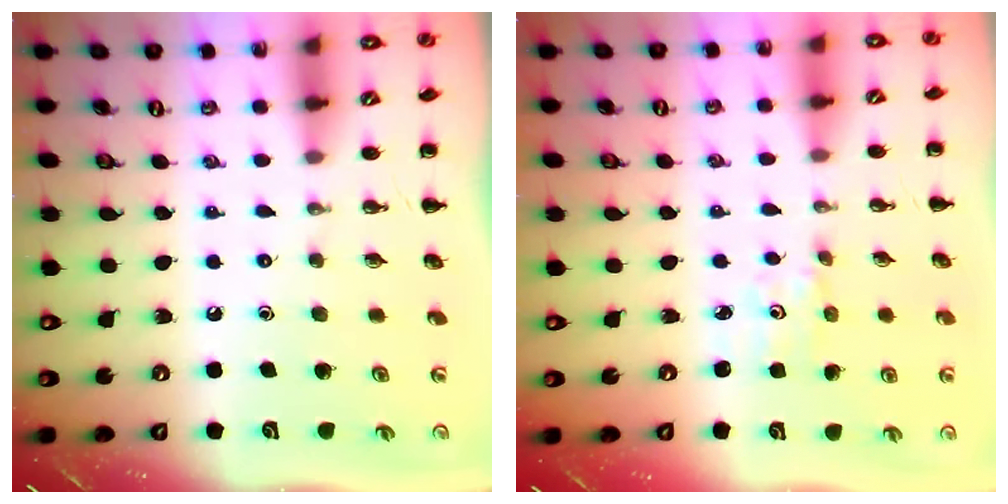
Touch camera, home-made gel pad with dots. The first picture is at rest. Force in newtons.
{"total": 1.6, "press": 1.6, "slide": 0.2}